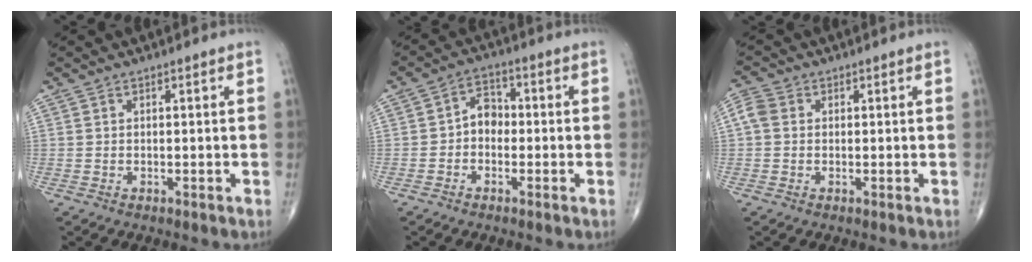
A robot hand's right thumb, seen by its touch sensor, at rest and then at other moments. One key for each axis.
{"total": 4.7, "fx": -0.8, "fy": 3.5, "fz": 2.9, "tx": -0.023, "ty": 0.021, "tz": -0.028}
{"total": 3.2, "fx": 0.4, "fy": 2.6, "fz": 1.7, "tx": -0.041, "ty": 0.012, "tz": 0.001}